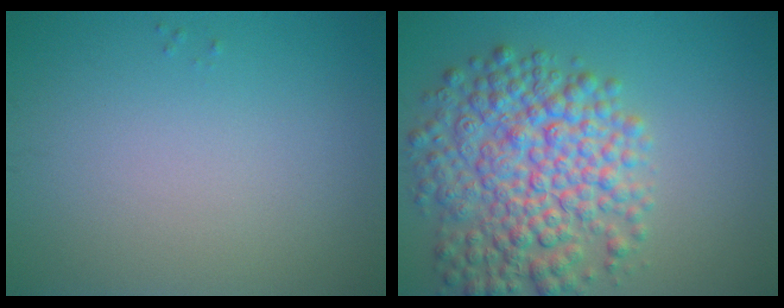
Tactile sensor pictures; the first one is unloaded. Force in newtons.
{"total": 8.5, "press": 8.5, "slide": 0.3}